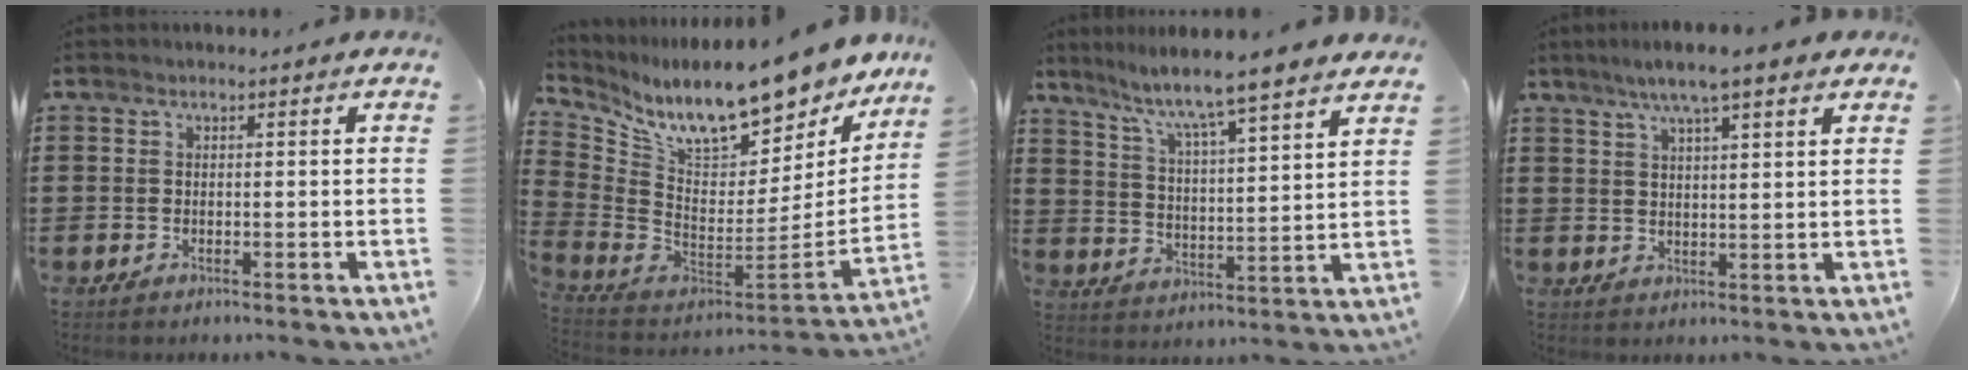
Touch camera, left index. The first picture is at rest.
{"total": 12.4, "force": [10.7, 2.1, 5.9], "torque": [-0.135, -0.092, 0.179]}
{"total": 6.2, "force": [5.5, -0.9, 2.6], "torque": [-0.076, -0.045, 0.085]}
{"total": 5.9, "force": [4.5, 0.5, 3.9], "torque": [-0.085, 0.000, 0.078]}